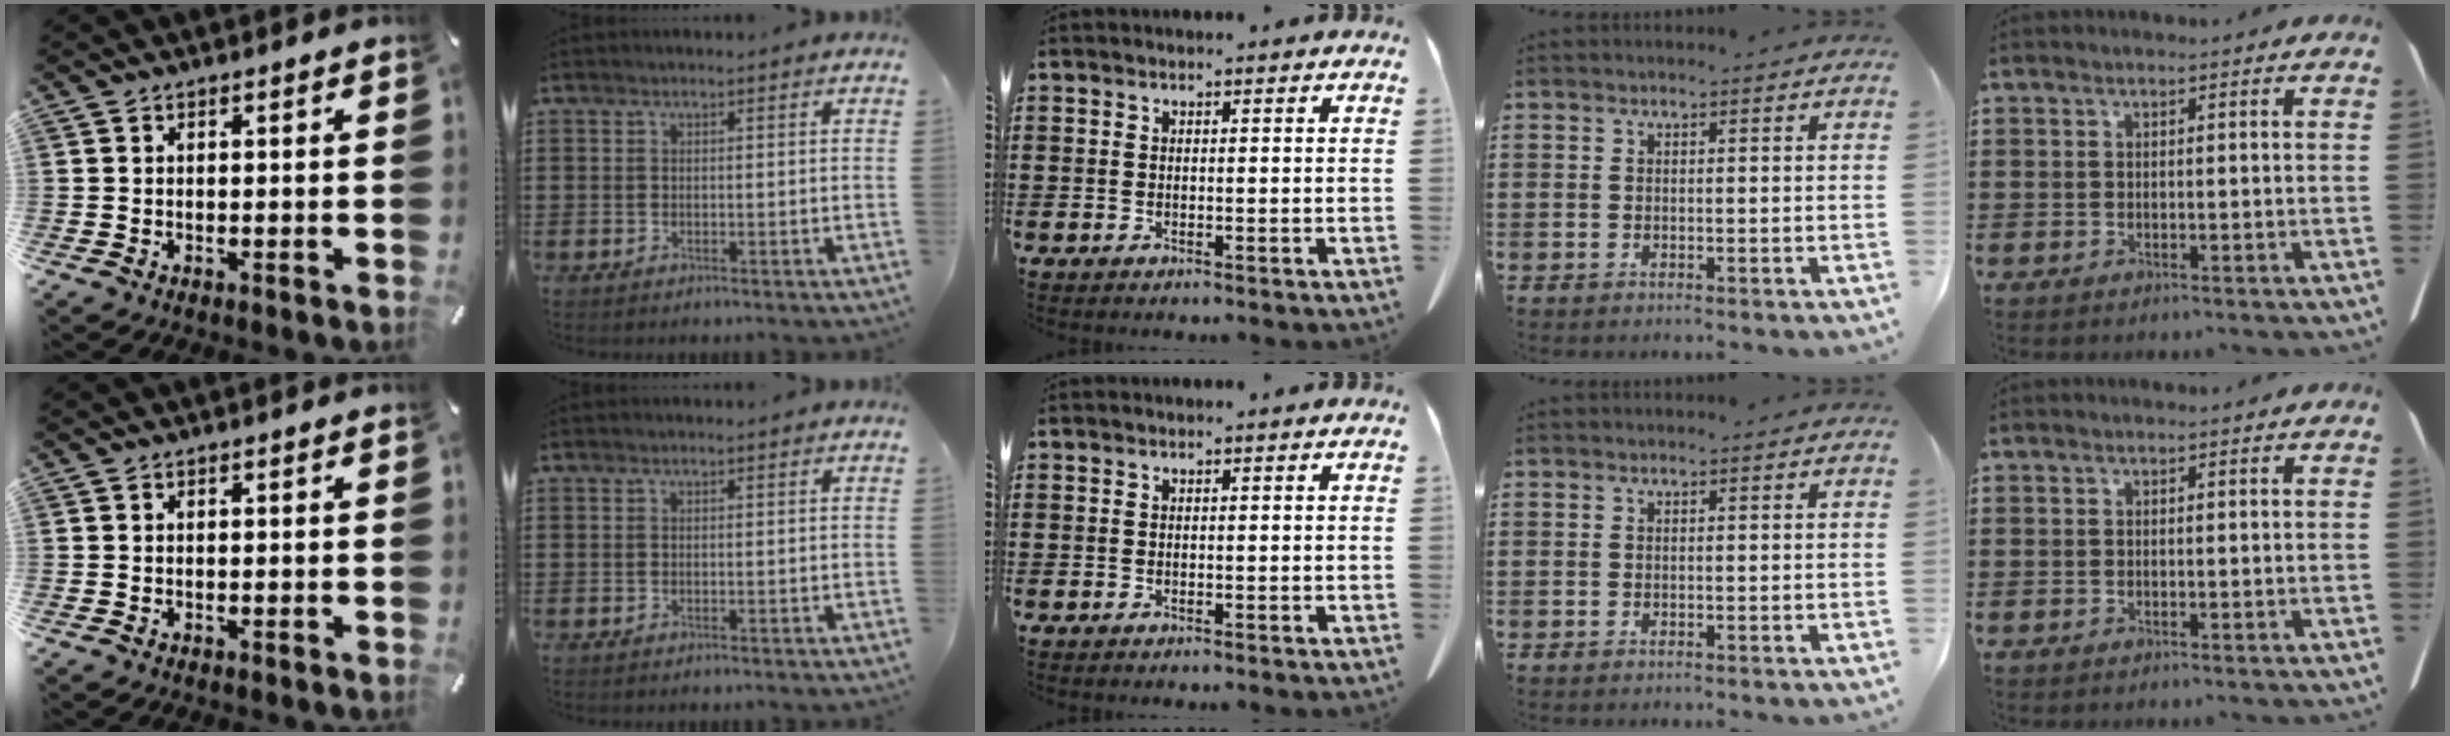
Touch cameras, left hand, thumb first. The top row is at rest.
{}